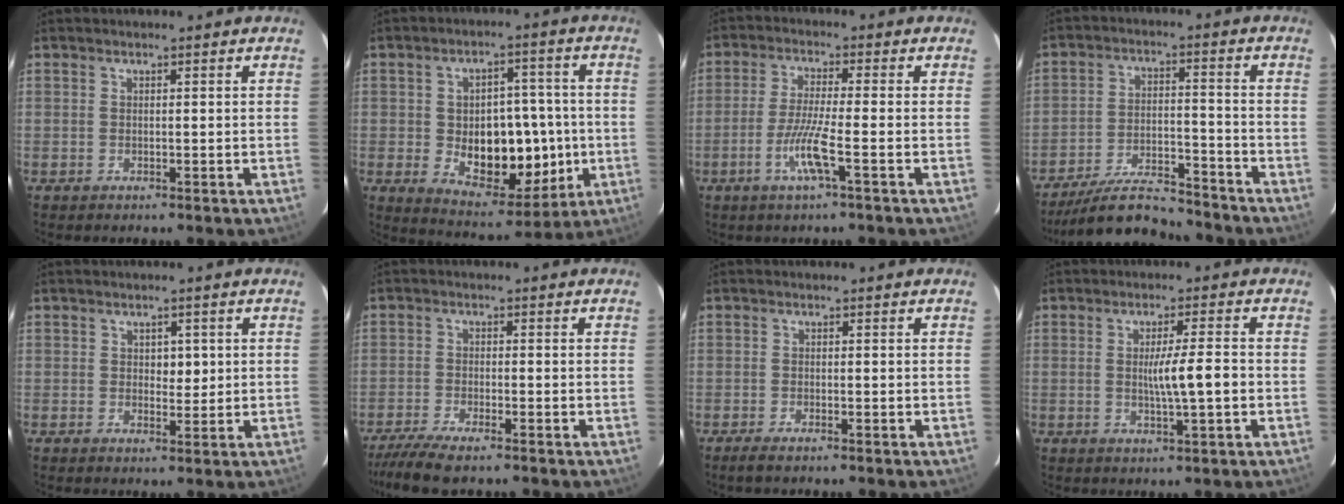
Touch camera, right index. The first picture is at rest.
{"total": 14.5, "force": [-1.8, 8.2, 11.8], "torque": [-0.171, 0.013, -0.007]}
{"total": 6.4, "force": [-2.6, -0.3, 5.9], "torque": [-0.118, -0.011, -0.052]}
{"total": 11.3, "force": [-10.5, 2.2, 3.5], "torque": [-0.058, 0.005, -0.181]}
{"total": 2.5, "force": [0.5, 1.6, 1.8], "torque": [-0.018, -0.001, 0.008]}
{"total": 7.7, "force": [-6.2, 0.8, 4.4], "torque": [-0.074, -0.018, -0.106]}
{"total": 2.5, "force": [-2.0, 0.3, 1.5], "torque": [-0.025, -0.005, -0.028]}
{"total": 5.4, "force": [-0.6, -0.2, 5.3], "torque": [-0.087, -0.004, -0.010]}